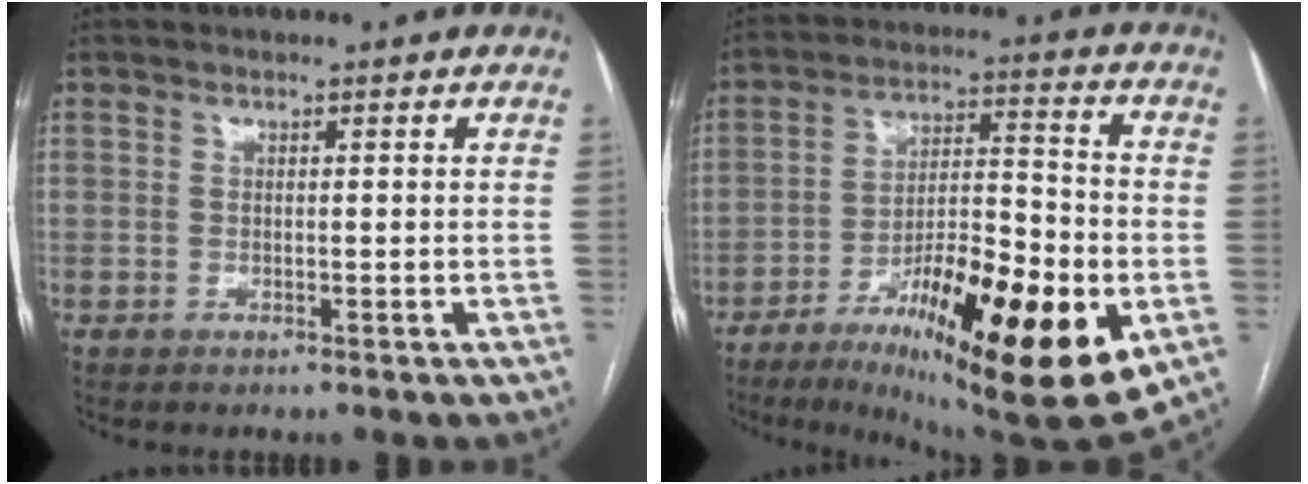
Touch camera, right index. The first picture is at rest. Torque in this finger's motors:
{"motor_torque": [1.45, -0.48, 0.58, 0.11]}